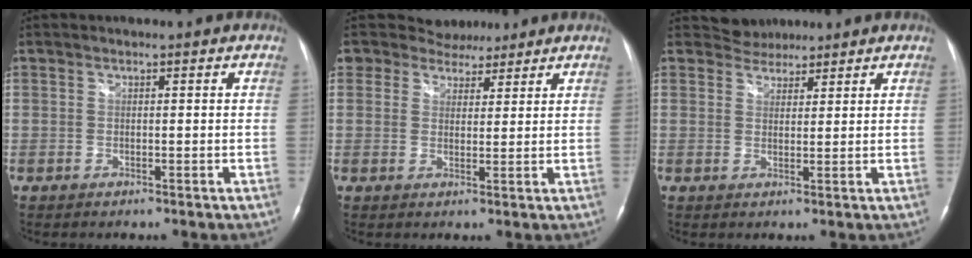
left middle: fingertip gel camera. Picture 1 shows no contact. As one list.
[{"total": 5.6, "force": [4.9, 2.8, 0.3], "torque": [-0.004, 0.011, 0.073]}, {"total": 3.0, "force": [2.7, 1.2, -0.5], "torque": [0.007, 0.008, 0.046]}]